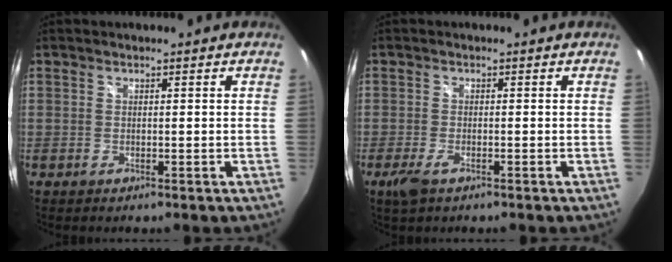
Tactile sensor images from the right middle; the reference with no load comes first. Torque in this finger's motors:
{"motor_torque": [0.35, -0.40, 0.18, 0.05]}